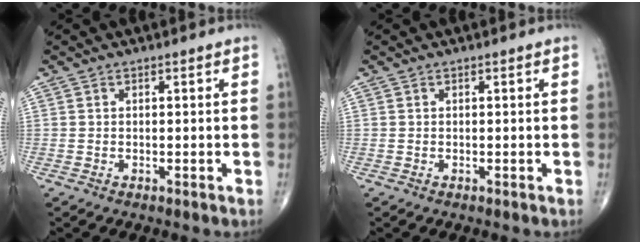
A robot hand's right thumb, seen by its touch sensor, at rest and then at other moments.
{"total": 0.0}